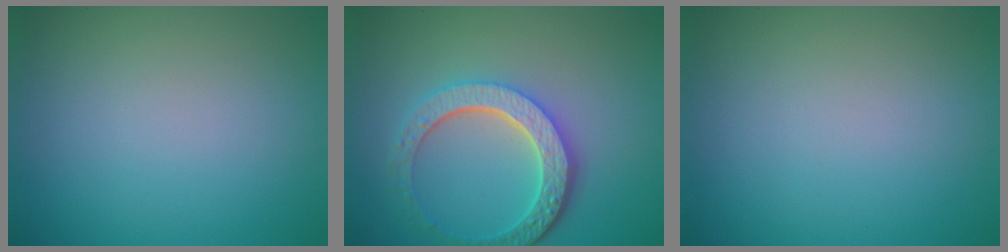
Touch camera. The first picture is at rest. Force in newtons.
{"total": 5.7, "press": 4.2, "slide": 3.8}
{"total": 0.0}